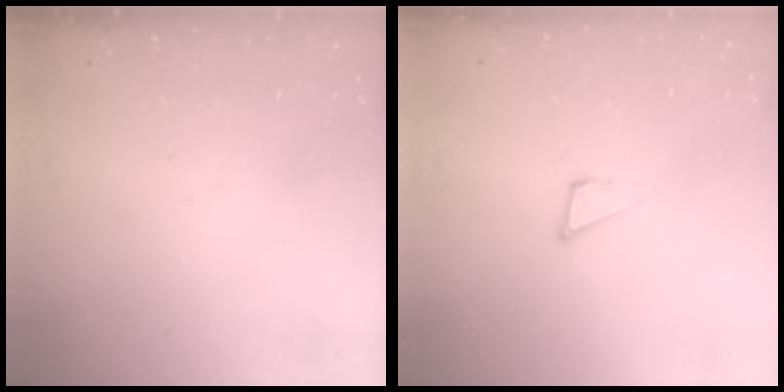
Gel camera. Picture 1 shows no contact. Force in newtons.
{"total": 4.4, "press": 4.3, "slide": 0.8}